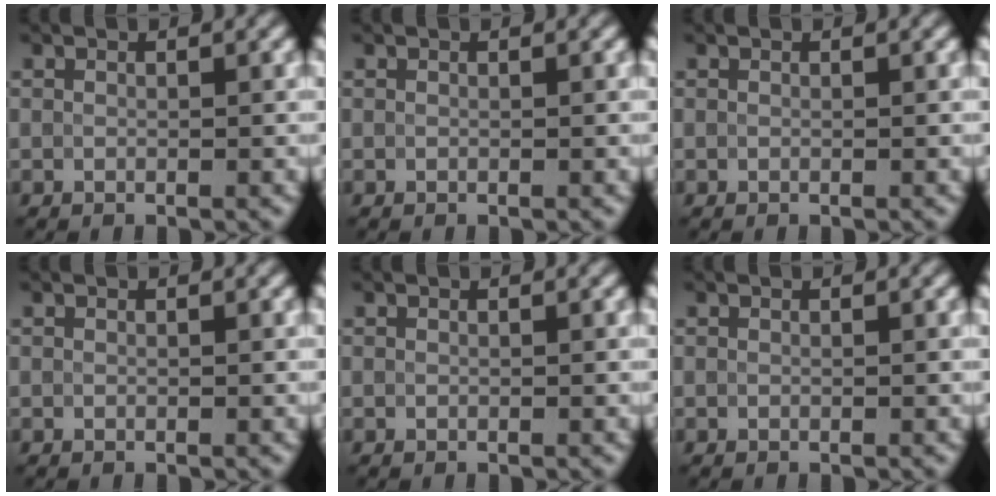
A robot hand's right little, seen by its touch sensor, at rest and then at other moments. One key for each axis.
{"total": 0.0}
{"total": 0.0}
{"total": 0.0}
{"total": 0.0}
{"total": 0.0}